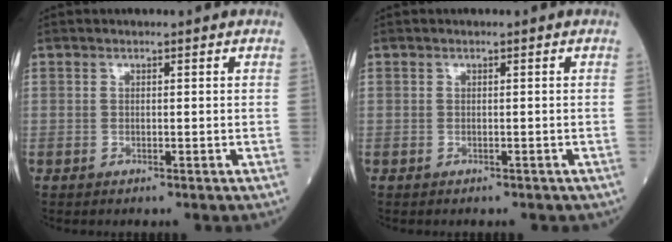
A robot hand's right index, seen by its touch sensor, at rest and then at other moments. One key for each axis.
{"total": 1.7, "fx": -1.2, "fy": 0.9, "fz": 0.7, "tx": -0.011, "ty": 0.001, "tz": -0.009}